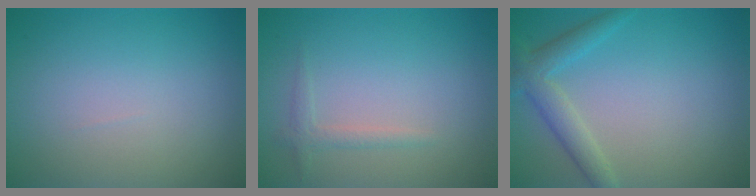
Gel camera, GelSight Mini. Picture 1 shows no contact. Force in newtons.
{"total": 1.2, "press": 1.2, "slide": 0.0}
{"total": 3.0, "press": 3.0, "slide": 0.1}